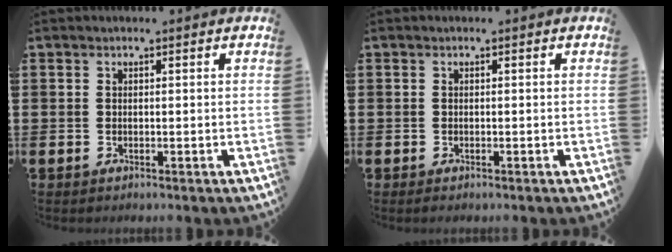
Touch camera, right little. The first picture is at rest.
{"total": 0.0}